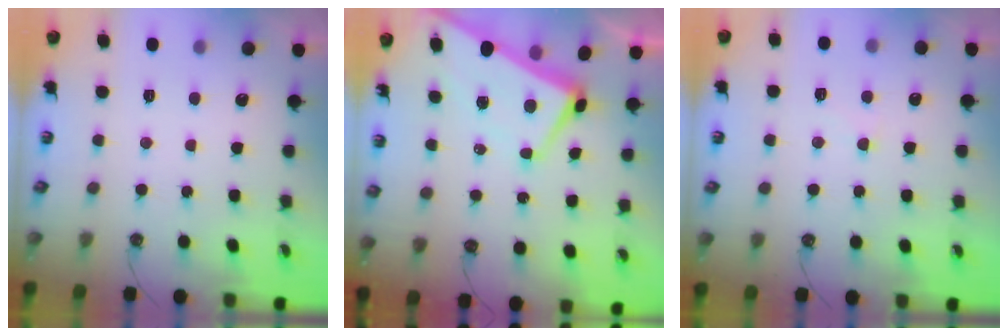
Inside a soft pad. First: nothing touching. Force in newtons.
{"total": 1.0, "press": 0.4, "slide": 1.0}
{"total": 2.2, "press": 2.2, "slide": 0.5}